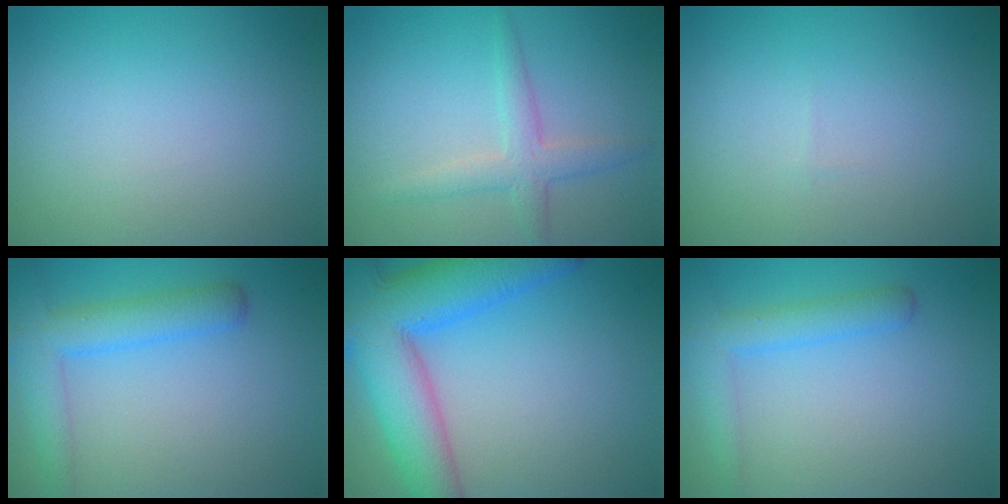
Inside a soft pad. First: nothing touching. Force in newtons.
{"total": 2.6, "press": 2.6, "slide": 0.1}
{"total": 0.0}
{"total": 4.3, "press": 4.3, "slide": 0.2}
{"total": 11.3, "press": 11.3, "slide": 0.6}
{"total": 3.0, "press": 3.0, "slide": 0.2}